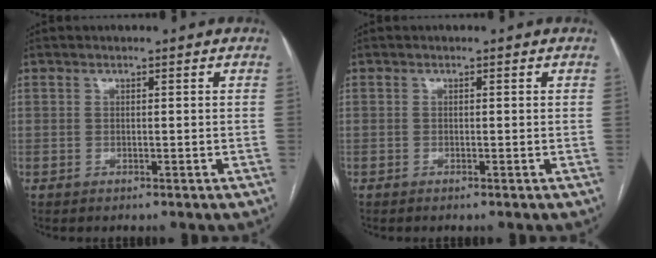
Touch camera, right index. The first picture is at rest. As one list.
[{"total": 0.0}]